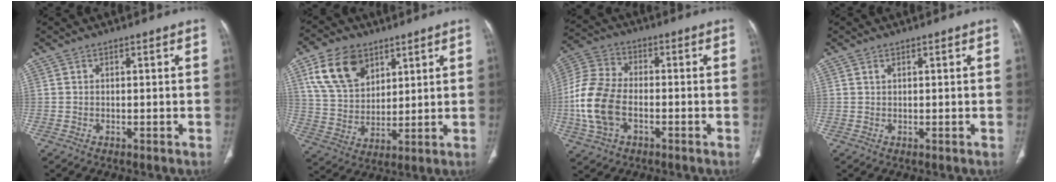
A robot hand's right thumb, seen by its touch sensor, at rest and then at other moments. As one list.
[{"total": 13.2, "force": [6.9, 8.6, 7.2], "torque": [-0.113, -0.022, 0.143]}, {"total": 13.5, "force": [-3.0, 8.5, 10.1], "torque": [-0.222, 0.021, -0.061]}, {"total": 0.5, "force": [0.4, 0.2, 0.3], "torque": [-0.007, 0.002, 0.009]}]